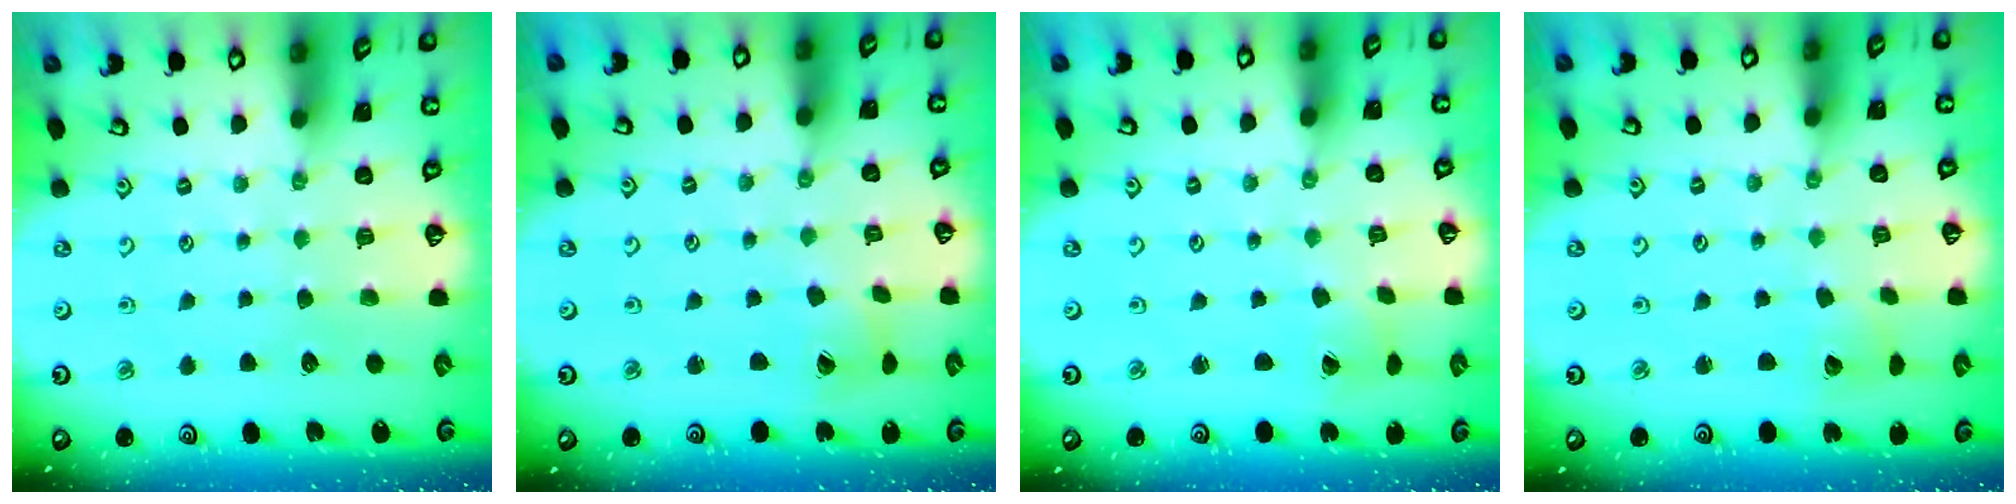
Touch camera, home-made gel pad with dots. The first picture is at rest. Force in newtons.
{"total": 4.5, "press": 4.4, "slide": 0.5}
{"total": 1.1, "press": 1.0, "slide": 0.1}
{"total": 2.8, "press": 2.8, "slide": 0.3}